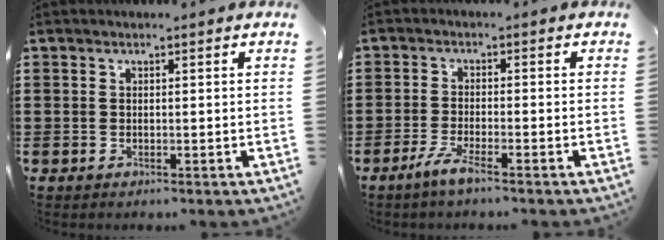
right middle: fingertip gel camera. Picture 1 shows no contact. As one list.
[{"total": 3.7, "force": [-2.7, 0.1, 2.6], "torque": [-0.056, -0.006, -0.052]}]